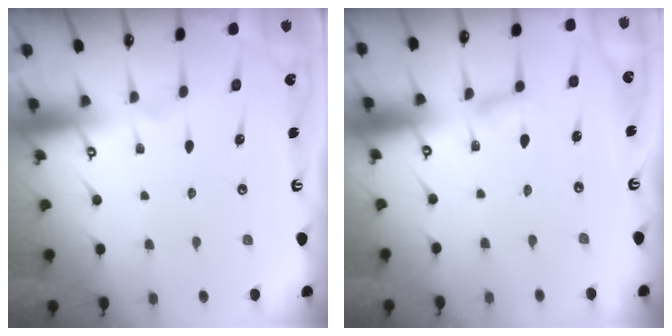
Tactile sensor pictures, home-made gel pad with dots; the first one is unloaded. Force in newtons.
{"total": 2.0, "press": 2.0, "slide": 0.2}